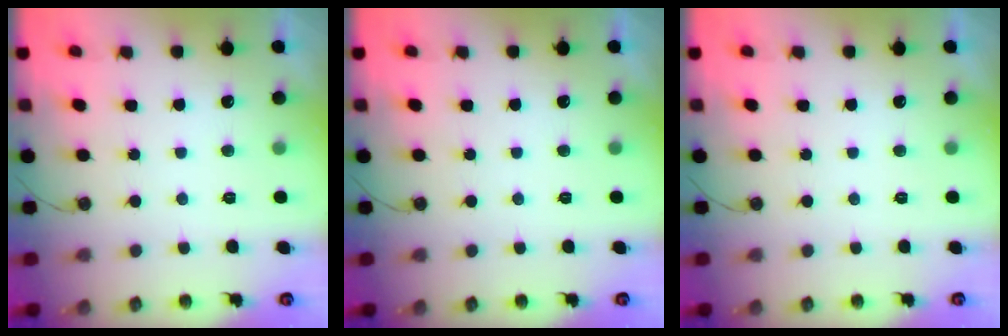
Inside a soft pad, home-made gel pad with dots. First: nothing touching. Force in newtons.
{"total": 0.0}
{"total": 0.6, "press": 0.1, "slide": 0.5}